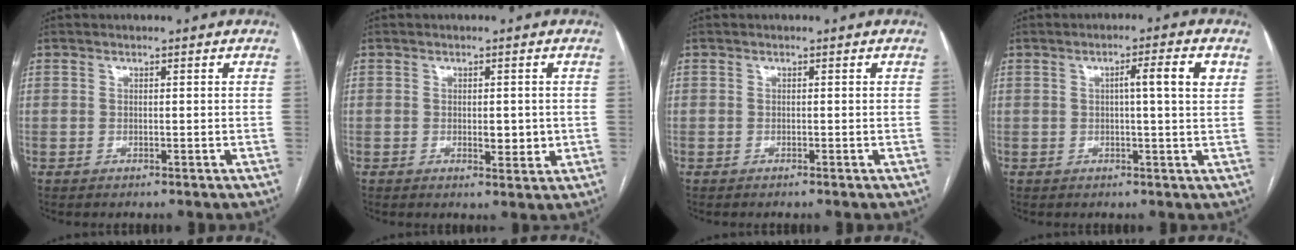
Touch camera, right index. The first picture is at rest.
{"total": 3.1, "force": [-0.2, 1.3, 2.8], "torque": [-0.039, -0.003, 0.001]}
{"total": 0.0}
{"total": 5.1, "force": [1.4, -0.1, 4.9], "torque": [-0.072, 0.009, 0.018]}